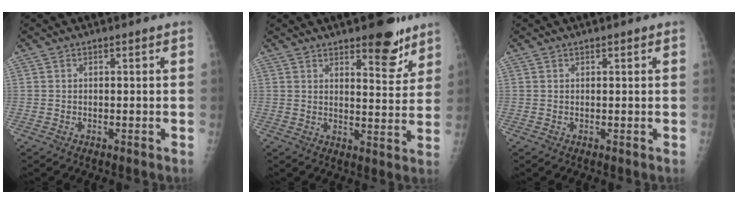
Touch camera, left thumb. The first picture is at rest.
{"total": 9.3, "force": [6.4, 3.5, 5.8], "torque": [-0.048, -0.041, 0.089]}
{"total": 0.8, "force": [0.3, 0.3, 0.6], "torque": [-0.005, 0.001, 0.003]}